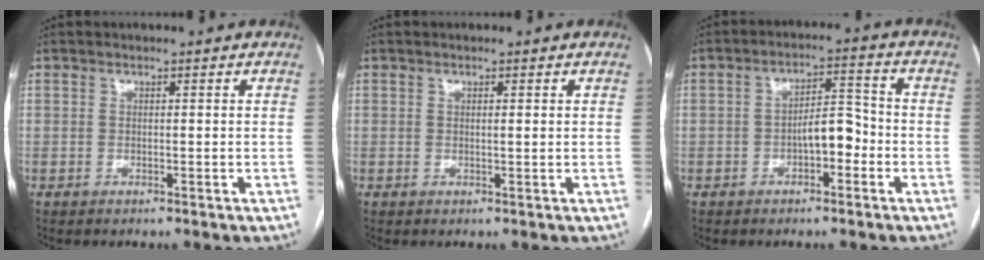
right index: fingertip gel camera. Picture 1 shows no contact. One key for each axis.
{"total": 0.8, "fx": 0.3, "fy": -0.1, "fz": 0.7, "tx": -0.014, "ty": 0.000, "tz": 0.003}
{"total": 5.5, "fx": -1.8, "fy": 2.3, "fz": 4.6, "tx": -0.074, "ty": 0.023, "tz": -0.028}